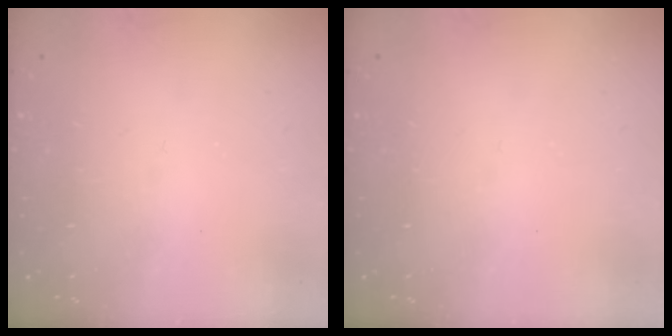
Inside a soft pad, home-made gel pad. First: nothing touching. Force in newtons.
{"total": 0.0}